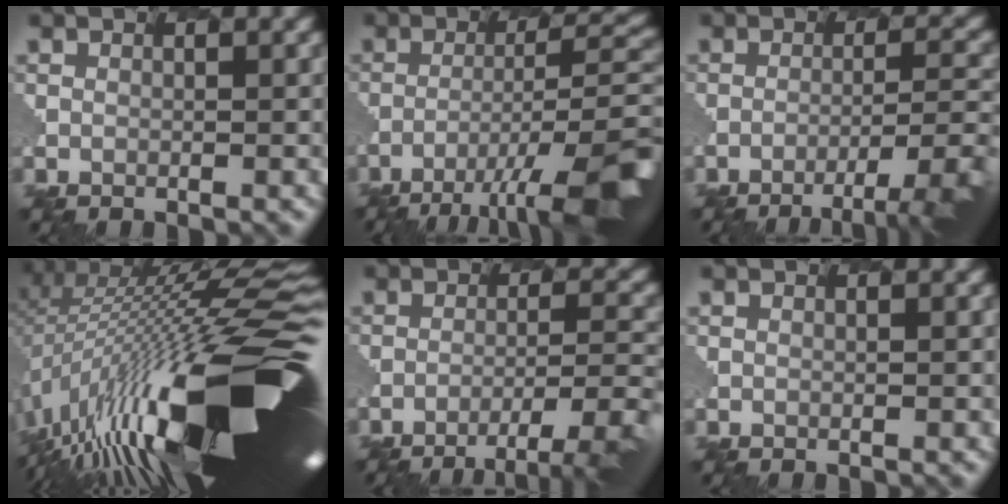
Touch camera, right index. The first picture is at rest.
{"total": 12.1, "force": [-7.0, 2.7, 9.5], "torque": [-0.174, -0.011, -0.107]}
{"total": 6.8, "force": [-4.0, 1.4, 5.3], "torque": [-0.086, -0.012, -0.047]}
{"total": 19.2, "force": [-3.6, 5.4, 18.1], "torque": [-0.283, -0.020, -0.062]}
{"total": 5.6, "force": [-3.6, 0.9, 4.2], "torque": [-0.075, -0.011, -0.043]}
{"total": 0.0}